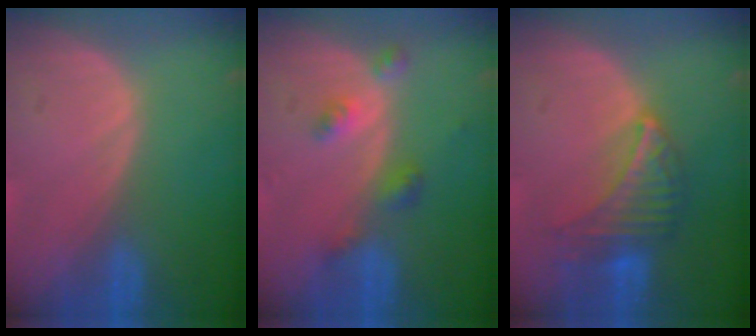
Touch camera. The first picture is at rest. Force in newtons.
{"total": 4.3, "press": 3.9, "slide": 1.7}
{"total": 6.7, "press": 6.5, "slide": 1.3}